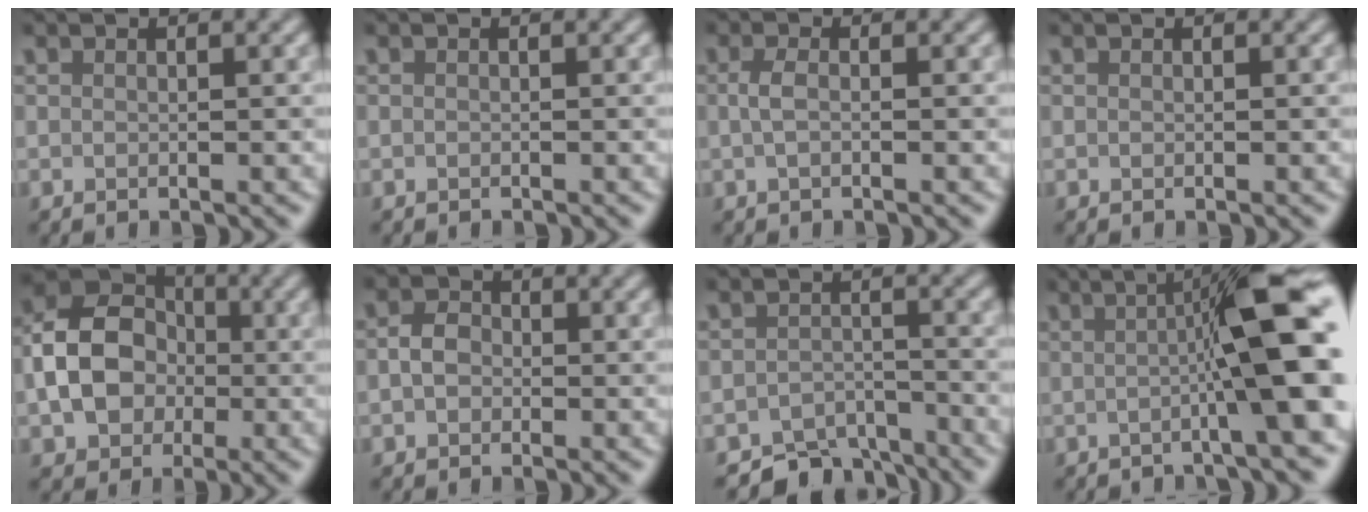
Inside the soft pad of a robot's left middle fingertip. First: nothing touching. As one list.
[{"total": 0.0}, {"total": 1.4, "force": [-0.1, 0.5, 1.3], "torque": [-0.029, 0.001, -0.004]}, {"total": 0.0}, {"total": 7.6, "force": [-1.1, 5.8, 4.7], "torque": [-0.092, 0.006, -0.029]}, {"total": 2.1, "force": [-0.5, 1.7, 1.2], "torque": [-0.019, 0.003, -0.017]}, {"total": 4.6, "force": [-4.0, 2.0, 1.3], "torque": [-0.010, -0.008, -0.068]}, {"total": 8.9, "force": [0.0, 1.2, 8.8], "torque": [-0.115, 0.007, -0.008]}]